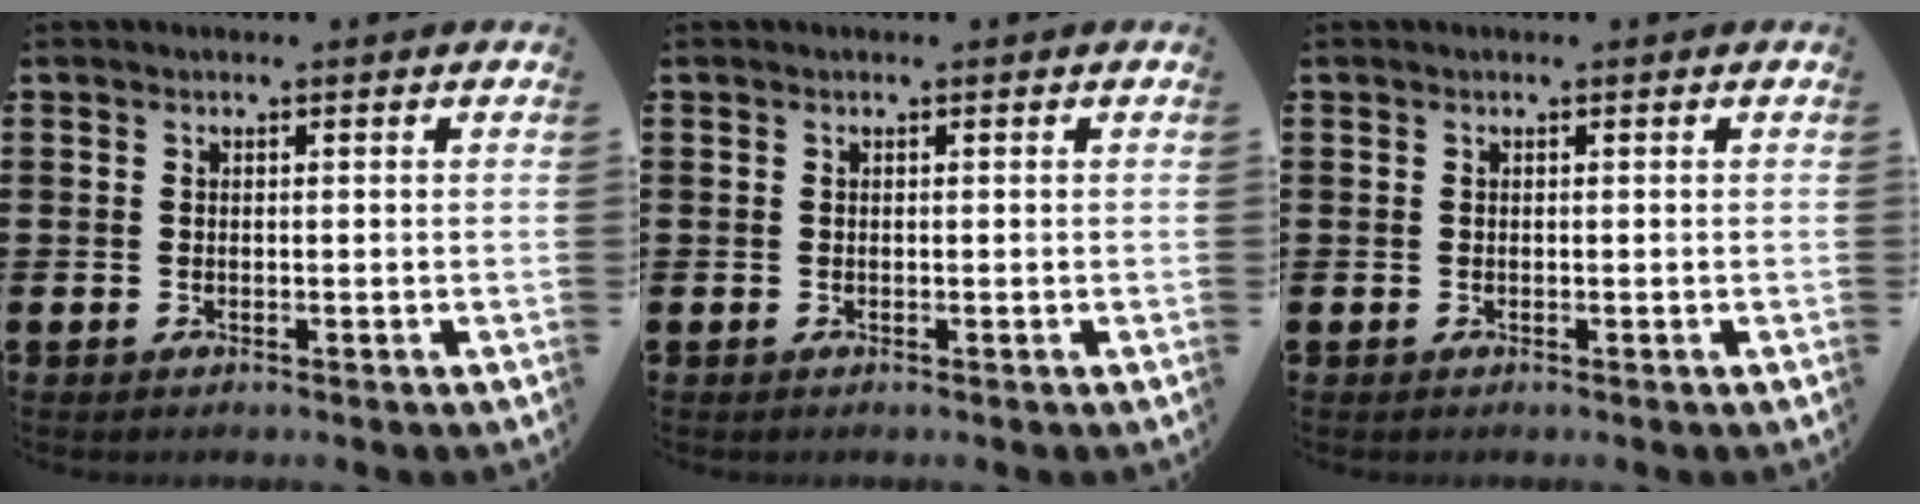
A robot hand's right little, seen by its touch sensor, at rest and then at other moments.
{"total": 0.0}
{"total": 0.0}